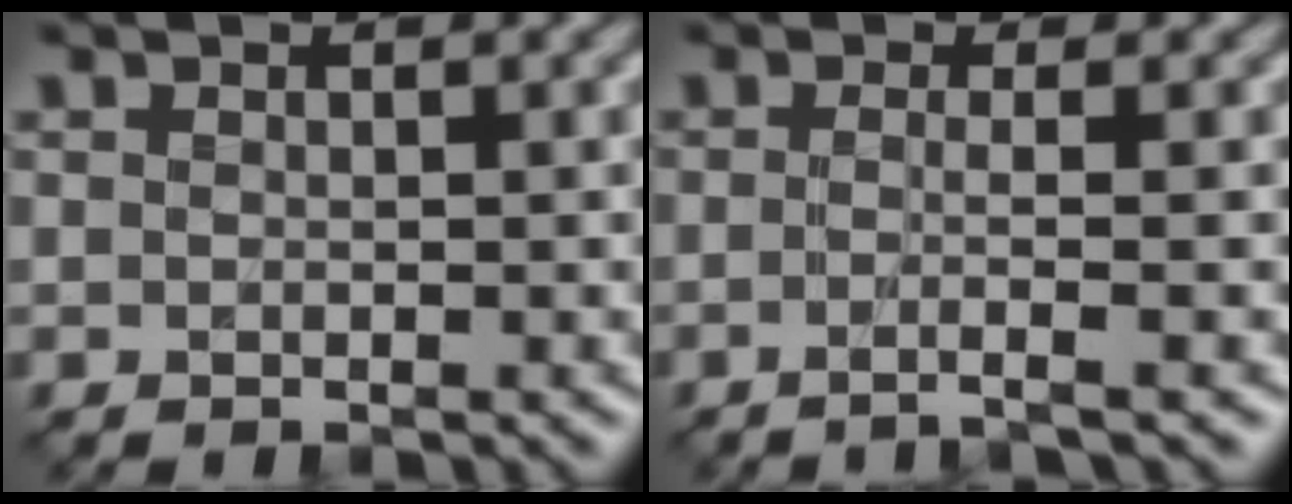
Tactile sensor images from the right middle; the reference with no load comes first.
{"total": 2.5, "force": [-0.7, 0.7, 2.3], "torque": [-0.022, -0.012, -0.028]}